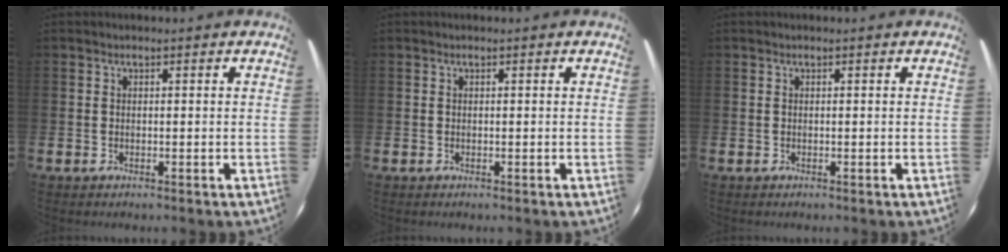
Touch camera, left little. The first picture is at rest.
{"total": 0.0}
{"total": 0.0}